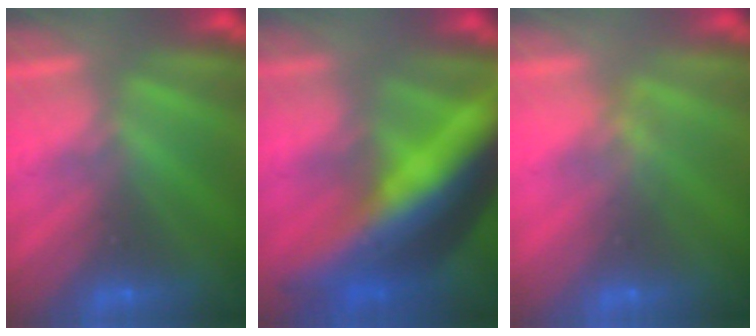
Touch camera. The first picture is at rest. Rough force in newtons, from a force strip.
{"total": 8.7}
{"total": 4.8}